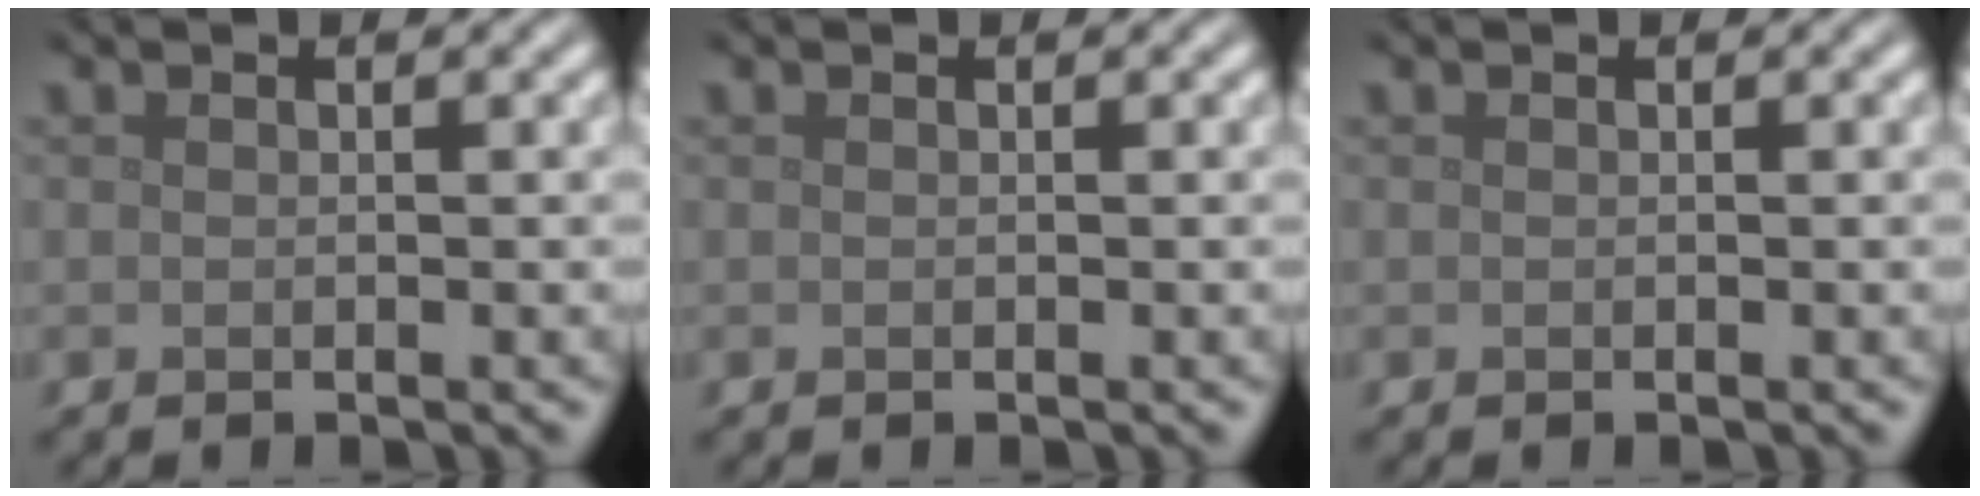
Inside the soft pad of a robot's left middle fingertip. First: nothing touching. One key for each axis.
{"total": 0.0}
{"total": 0.0}